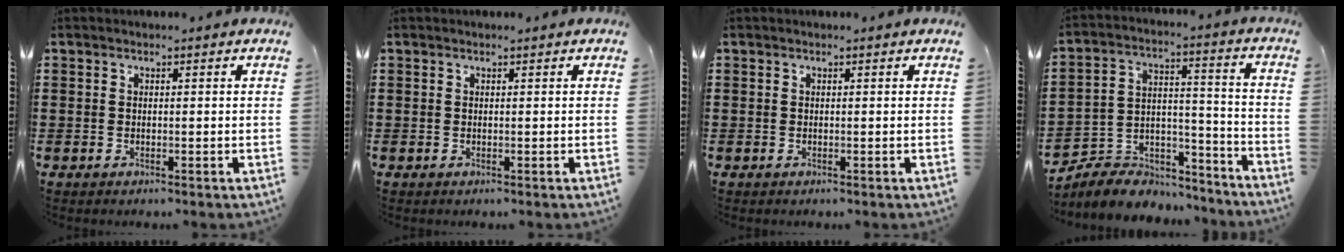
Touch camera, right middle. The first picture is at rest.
{"total": 0.0}
{"total": 0.0}
{"total": 7.3, "force": [-6.9, 2.2, 1.1], "torque": [-0.029, 0.012, -0.140]}